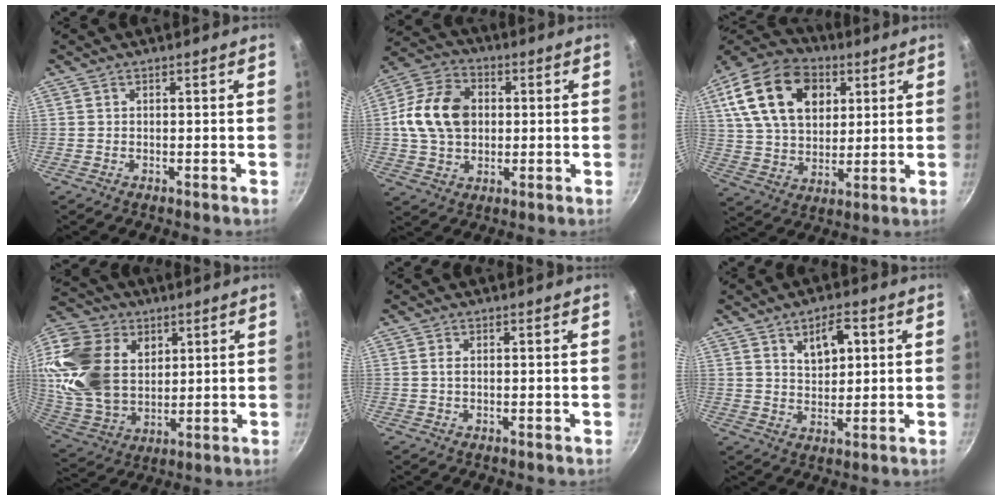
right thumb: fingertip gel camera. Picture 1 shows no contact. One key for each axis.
{"total": 14.1, "fx": 1.2, "fy": 10.5, "fz": 9.3, "tx": -0.151, "ty": 0.015, "tz": 0.010}
{"total": 20.9, "fx": 7.2, "fy": 14.2, "fz": 13.5, "tx": -0.221, "ty": -0.001, "tz": 0.122}
{"total": 22.5, "fx": 6.7, "fy": 16.4, "fz": 13.8, "tx": -0.262, "ty": -0.017, "tz": 0.135}
{"total": 1.1, "fx": 0.1, "fy": 0.5, "fz": 0.9, "tx": -0.018, "ty": 0.002, "tz": 0.002}
{"total": 7.0, "fx": 2.6, "fy": 4.0, "fz": 5.1, "tx": -0.065, "ty": -0.009, "tz": 0.046}